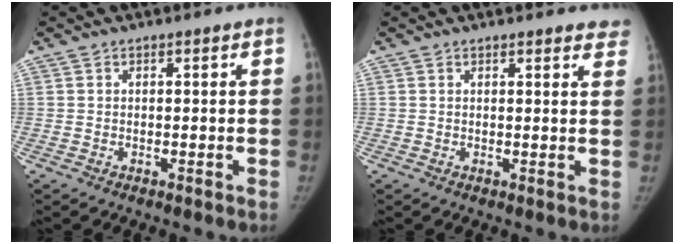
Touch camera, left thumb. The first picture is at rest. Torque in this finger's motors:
{"motor_torque": [-0.09, 0.15, -0.07, 0.26, 0.00]}